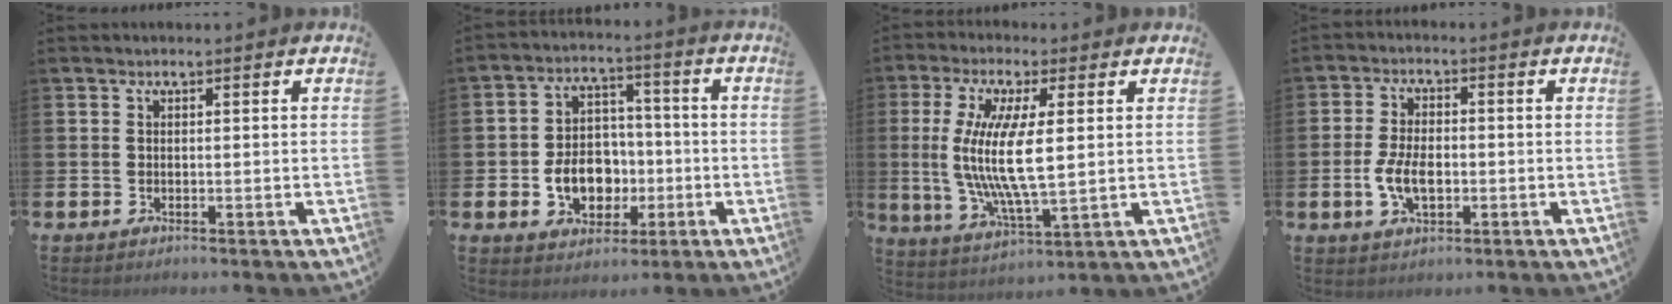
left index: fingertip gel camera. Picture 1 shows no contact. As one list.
[{"total": 7.8, "force": [-1.9, 6.2, 4.3], "torque": [-0.074, 0.015, -0.037]}, {"total": 10.2, "force": [1.8, 2.9, 9.6], "torque": [-0.179, -0.015, 0.027]}, {"total": 5.4, "force": [-0.9, 3.0, 4.4], "torque": [-0.083, -0.001, -0.021]}]